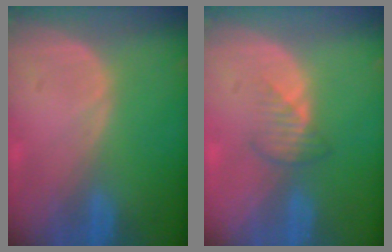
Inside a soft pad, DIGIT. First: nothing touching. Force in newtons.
{"total": 2.7, "press": 2.6, "slide": 0.6}